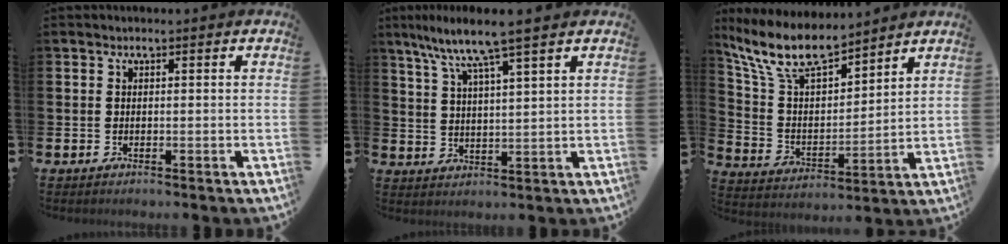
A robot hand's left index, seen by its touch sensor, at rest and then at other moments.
{"total": 7.3, "force": [6.2, -0.1, 3.9], "torque": [-0.097, -0.023, 0.107]}
{"total": 10.1, "force": [8.8, 2.8, 4.3], "torque": [-0.122, -0.043, 0.157]}